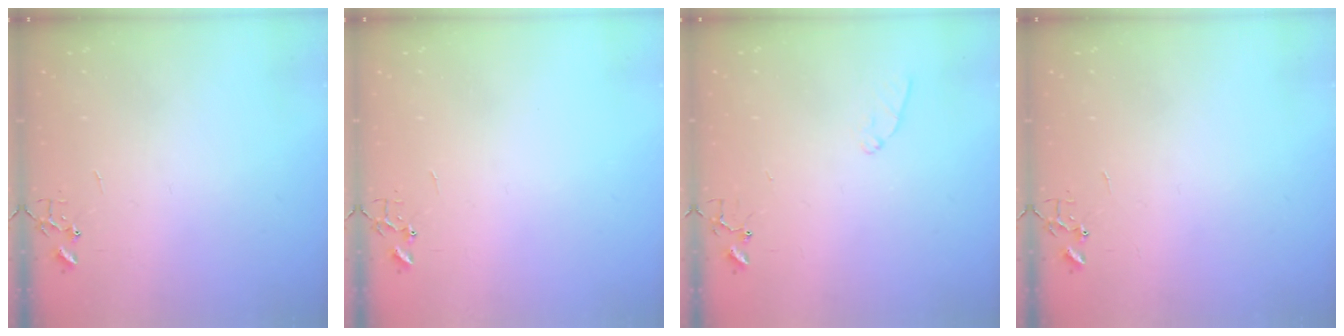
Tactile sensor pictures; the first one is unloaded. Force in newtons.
{"total": 0.0}
{"total": 5.7, "press": 5.7, "slide": 0.6}
{"total": 0.0}